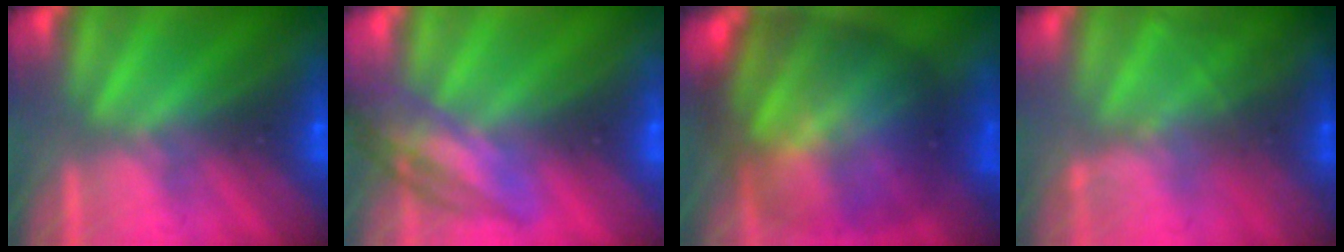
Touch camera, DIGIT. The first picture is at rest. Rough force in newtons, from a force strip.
{"total": 2.4}
{"total": 9.5}
{"total": 1.9}